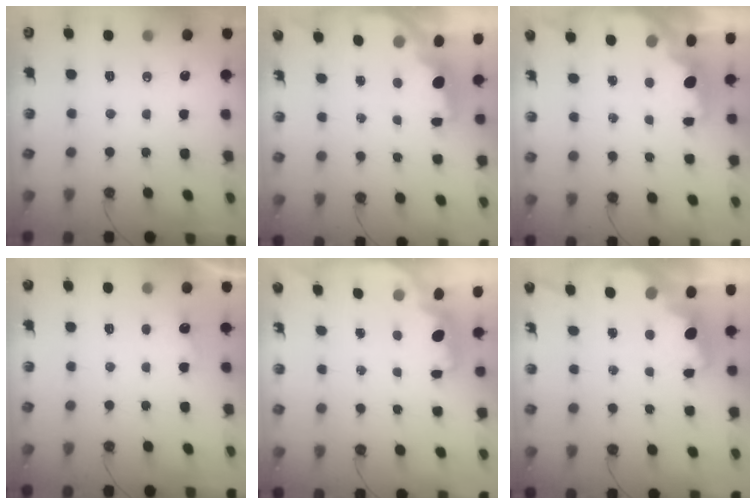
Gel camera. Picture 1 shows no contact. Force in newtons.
{"total": 2.7, "press": 2.6, "slide": 0.9}
{"total": 2.0, "press": 1.9, "slide": 0.7}
{"total": 2.6, "press": 2.5, "slide": 0.8}
{"total": 2.3, "press": 2.2, "slide": 0.6}
{"total": 3.7, "press": 3.6, "slide": 0.7}